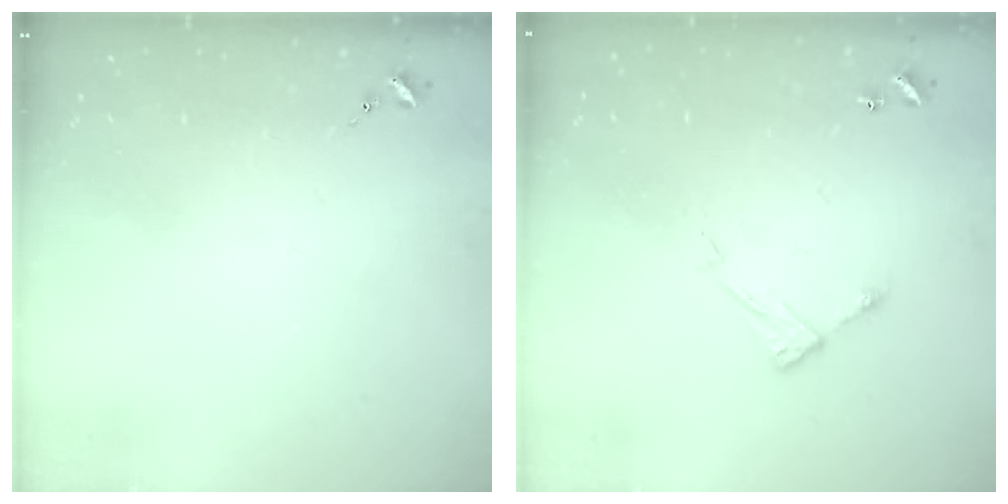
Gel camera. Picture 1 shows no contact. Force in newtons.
{"total": 6.3, "press": 6.3, "slide": 0.4}